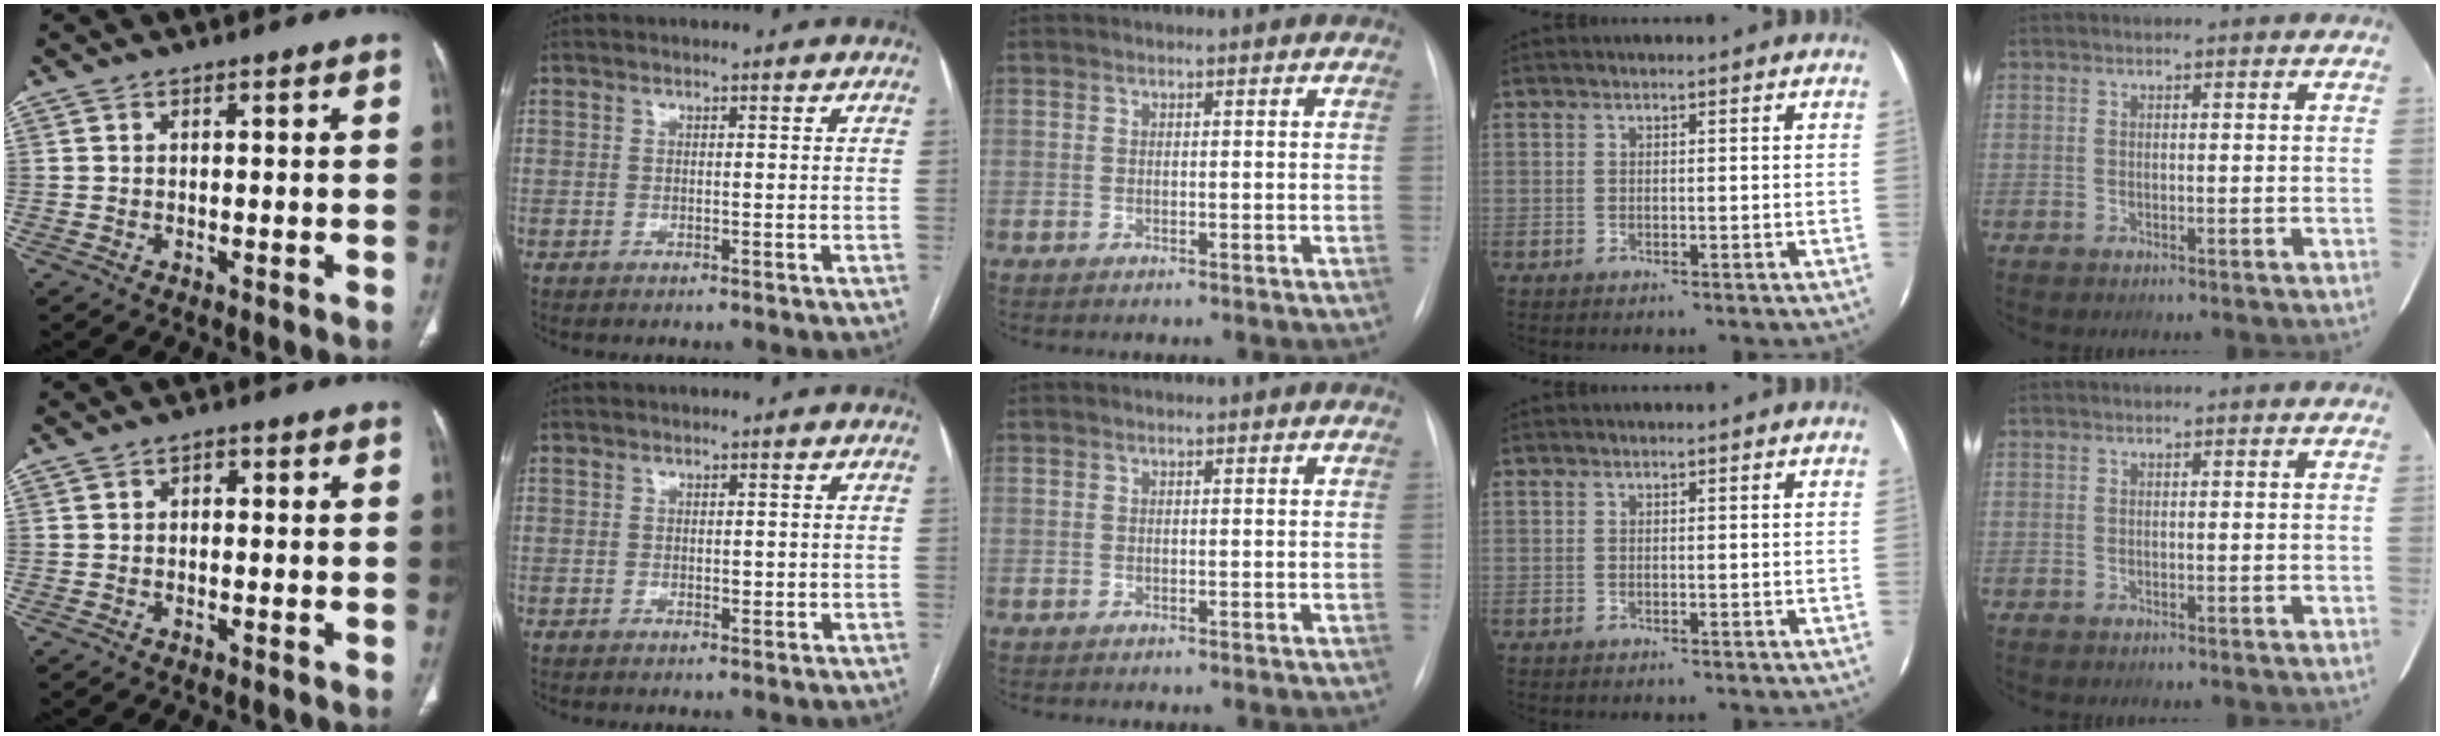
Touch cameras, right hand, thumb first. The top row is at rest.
{"thumb": {"total": 1.4, "force": [0.1, 1.1, 0.9], "torque": [-0.006, 0.005, -0.005]}, "index": {"total": 1.4, "force": [0.0, 0.8, 1.1], "torque": [-0.014, -0.002, 0.002]}}